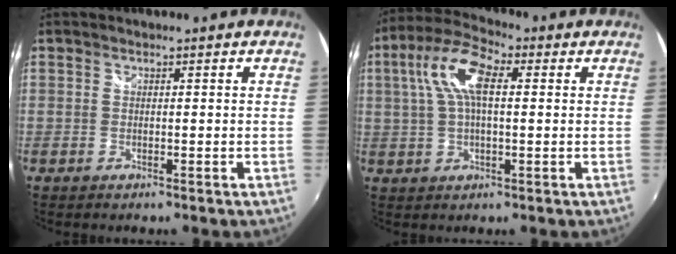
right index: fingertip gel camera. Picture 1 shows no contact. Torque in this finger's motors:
{"motor_torque": [1.27, 0.07, 0.58, 0.14]}